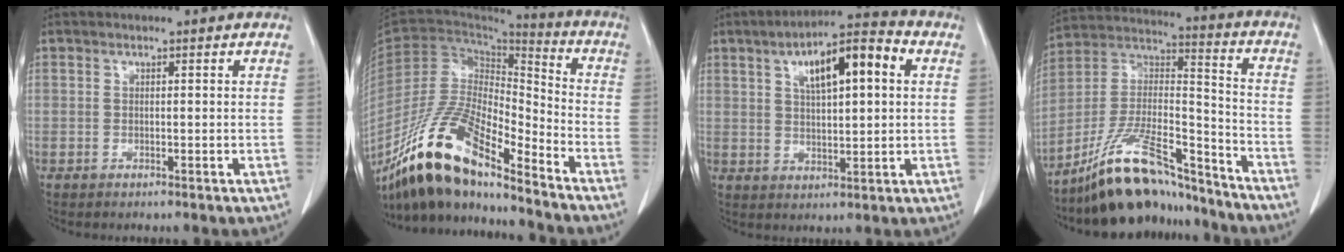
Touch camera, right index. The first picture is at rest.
{"total": 17.6, "force": [-14.0, 4.0, 9.9], "torque": [-0.185, 0.003, -0.261]}
{"total": 11.7, "force": [3.9, 3.1, 10.6], "torque": [-0.171, 0.028, 0.059]}
{"total": 17.3, "force": [-14.8, 3.9, 8.1], "torque": [-0.155, 0.028, -0.265]}